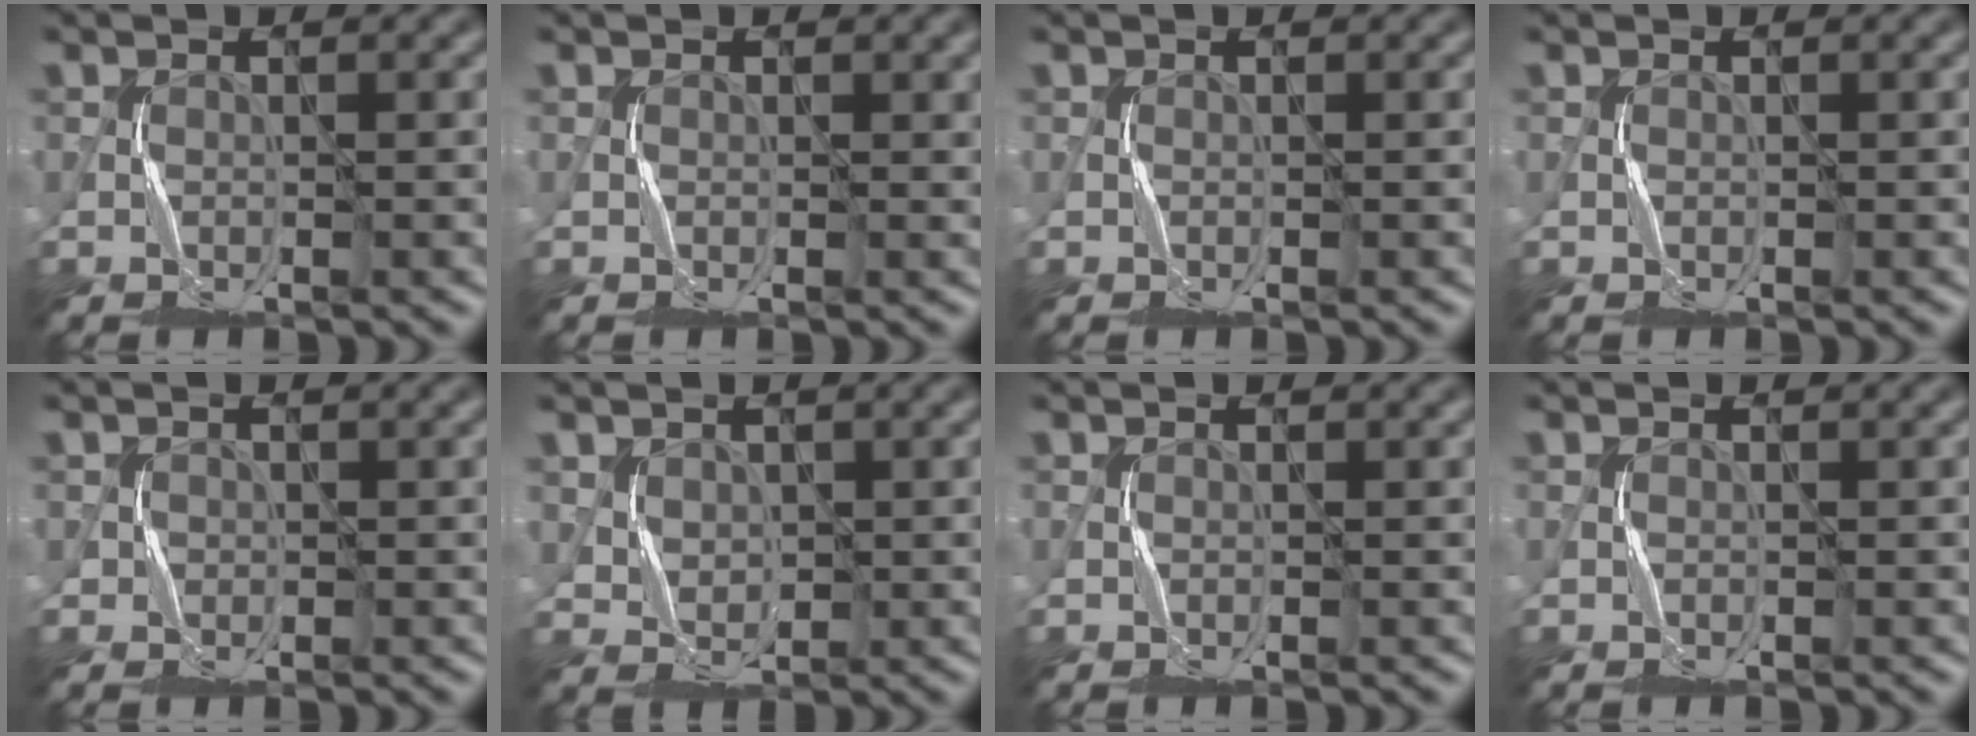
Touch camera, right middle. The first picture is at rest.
{"total": 0.6, "force": [0.4, 0.4, 0.2], "torque": [0.002, 0.000, 0.005]}
{"total": 0.0}
{"total": 0.0}
{"total": 1.0, "force": [0.1, 1.0, 0.0], "torque": [0.011, -0.003, 0.003]}
{"total": 1.9, "force": [0.8, 1.6, 0.7], "torque": [-0.019, -0.006, 0.023]}
{"total": 0.0}
{"total": 0.0}